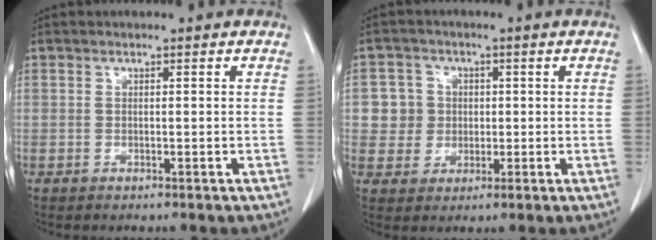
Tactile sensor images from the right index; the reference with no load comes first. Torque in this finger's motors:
{"motor_torque": [-0.33, 0.31, -0.04, -0.03]}